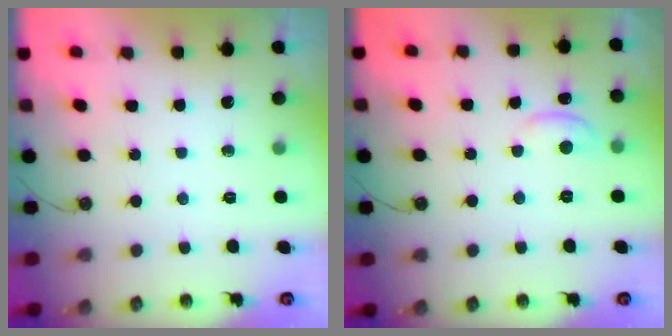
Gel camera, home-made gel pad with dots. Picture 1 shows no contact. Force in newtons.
{"total": 0.9, "press": 0.8, "slide": 0.4}